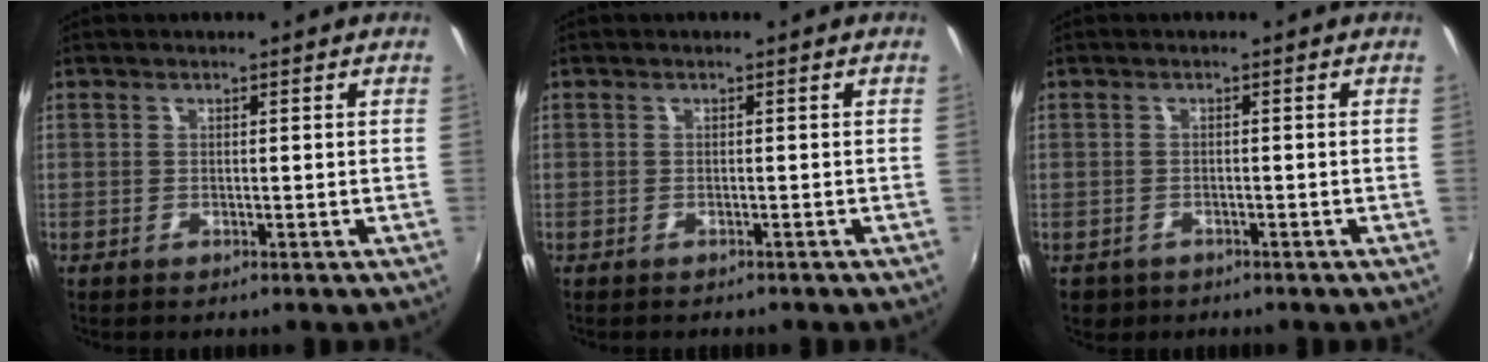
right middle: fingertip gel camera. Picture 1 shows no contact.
{"total": 0.8, "force": [-0.7, 0.2, 0.2], "torque": [-0.006, 0.001, -0.009]}
{"total": 3.1, "force": [-1.7, 2.3, 1.1], "torque": [-0.029, -0.006, -0.021]}